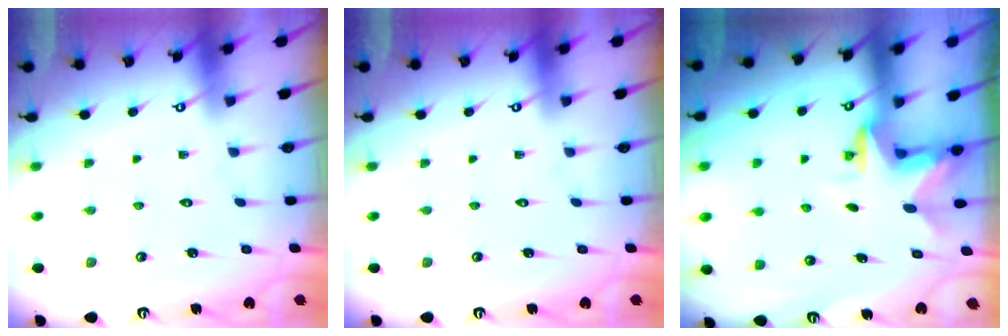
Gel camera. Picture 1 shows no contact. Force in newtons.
{"total": 0.0}
{"total": 2.8, "press": 2.8, "slide": 0.2}